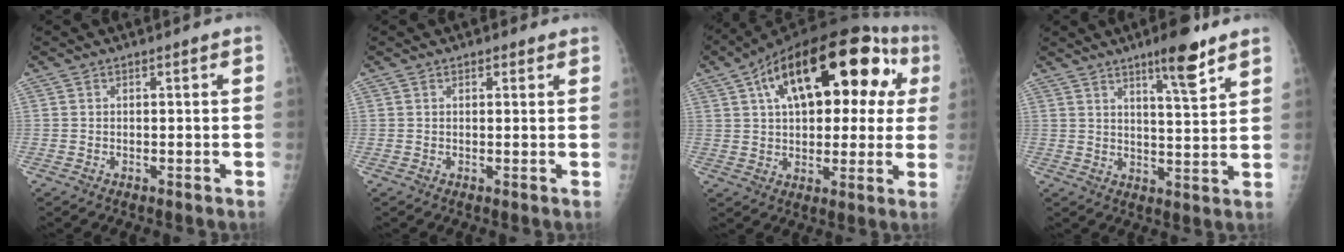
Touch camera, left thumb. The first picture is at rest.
{"total": 1.4, "force": [0.9, 0.9, 0.5], "torque": [0.001, -0.003, 0.007]}
{"total": 24.8, "force": [8.0, 12.2, 20.0], "torque": [-0.270, 0.045, 0.115]}
{"total": 8.7, "force": [5.8, 1.4, 6.3], "torque": [-0.089, -0.038, 0.088]}